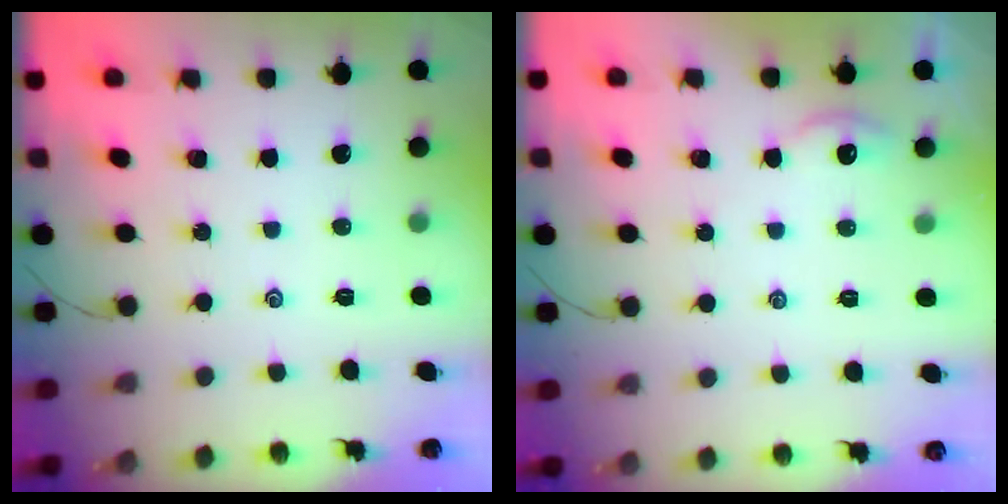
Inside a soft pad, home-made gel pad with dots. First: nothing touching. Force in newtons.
{"total": 1.6, "press": 1.5, "slide": 0.3}